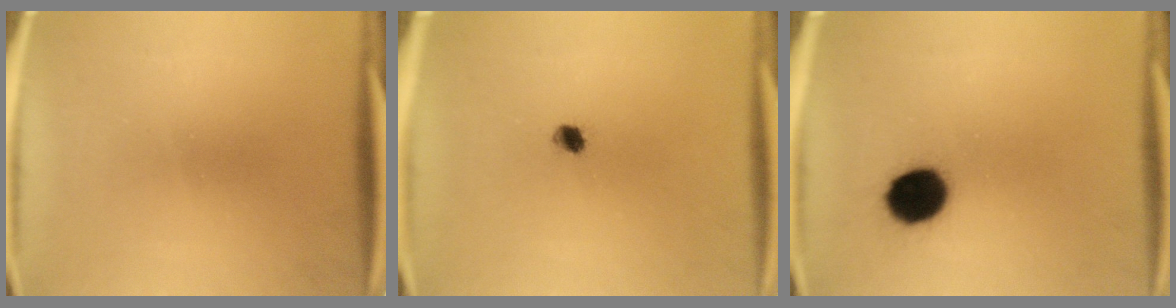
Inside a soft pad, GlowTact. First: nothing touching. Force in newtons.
{"total": 2.1}
{"total": 10.5}